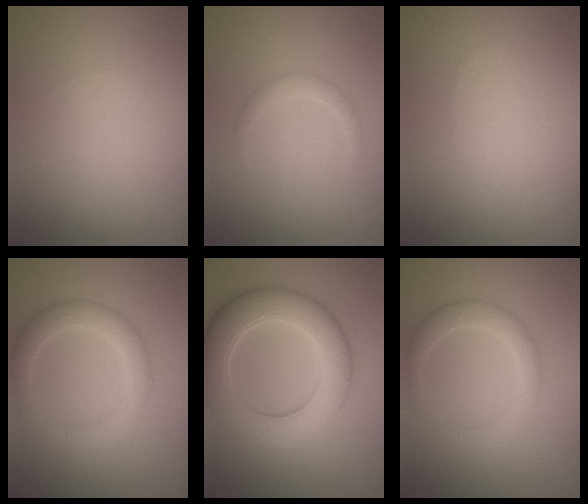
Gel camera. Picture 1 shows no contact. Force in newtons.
{"total": 1.1, "press": 1.1, "slide": 0.0}
{"total": 0.0}
{"total": 3.5, "press": 3.5, "slide": 0.1}
{"total": 8.1, "press": 8.1, "slide": 0.2}
{"total": 2.7, "press": 2.7, "slide": 0.1}